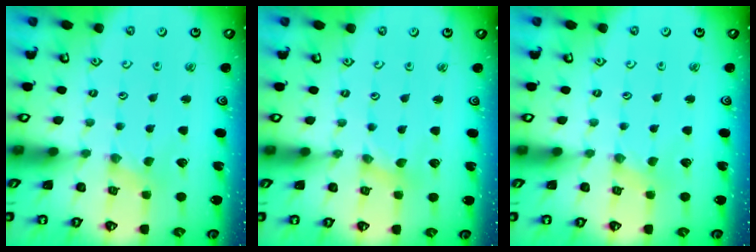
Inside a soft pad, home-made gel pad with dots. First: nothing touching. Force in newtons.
{"total": 0.0}
{"total": 0.0}